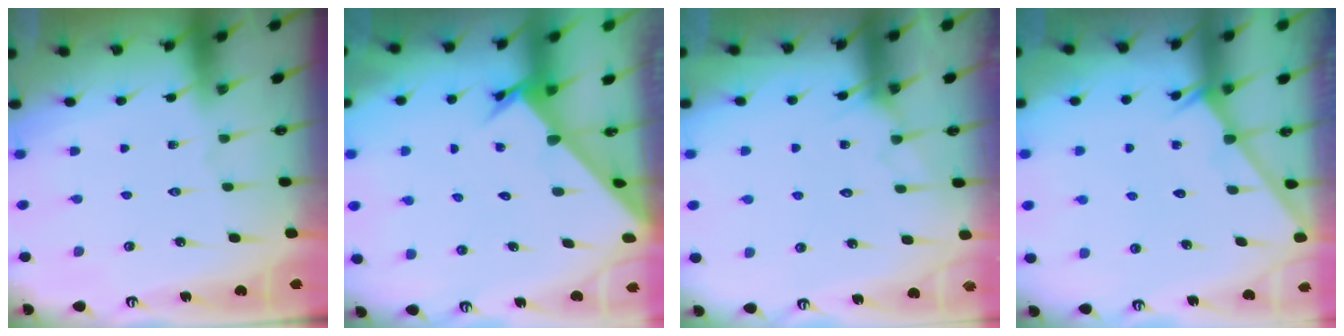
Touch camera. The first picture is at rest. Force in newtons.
{"total": 2.6, "press": 2.6, "slide": 0.3}
{"total": 5.5, "press": 5.5, "slide": 0.5}
{"total": 0.9, "press": 0.8, "slide": 0.2}